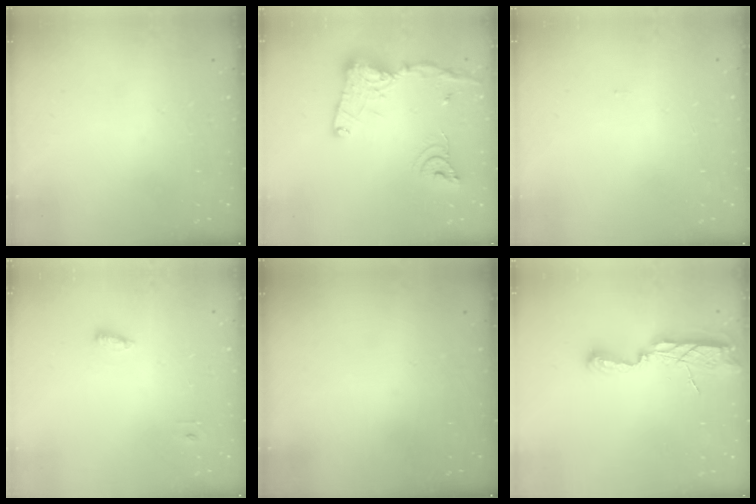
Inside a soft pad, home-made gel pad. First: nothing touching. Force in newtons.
{"total": 17.9, "press": 17.8, "slide": 1.6}
{"total": 6.0, "press": 0.9, "slide": 5.9}
{"total": 3.7, "press": 3.6, "slide": 1.0}
{"total": 0.0}
{"total": 7.5, "press": 7.5, "slide": 0.8}